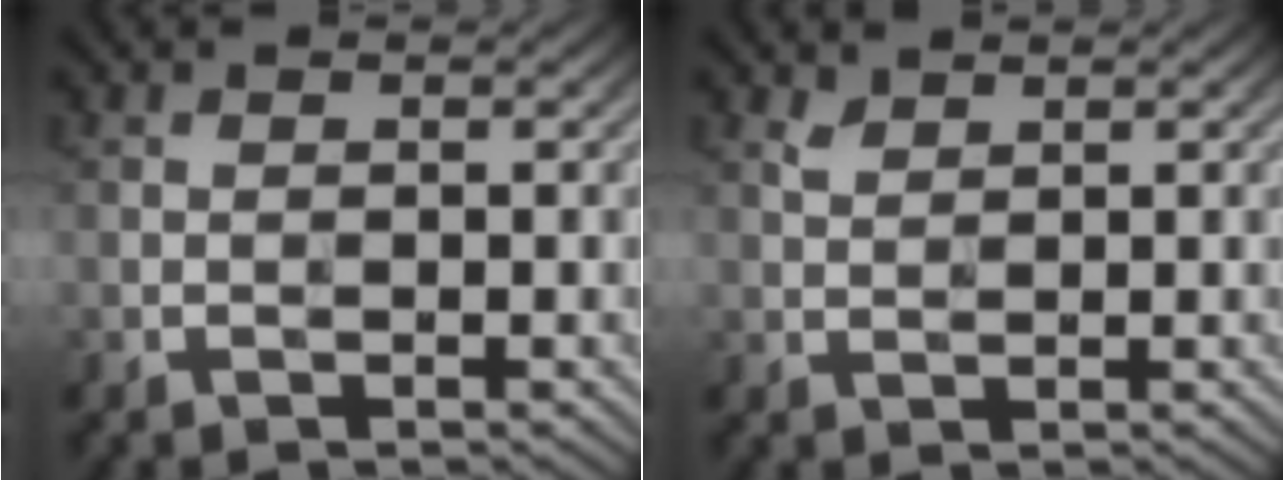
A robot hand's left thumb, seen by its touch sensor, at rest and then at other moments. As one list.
[{"total": 1.3, "force": [1.1, 0.4, 0.5], "torque": [-0.015, -0.002, 0.025]}]